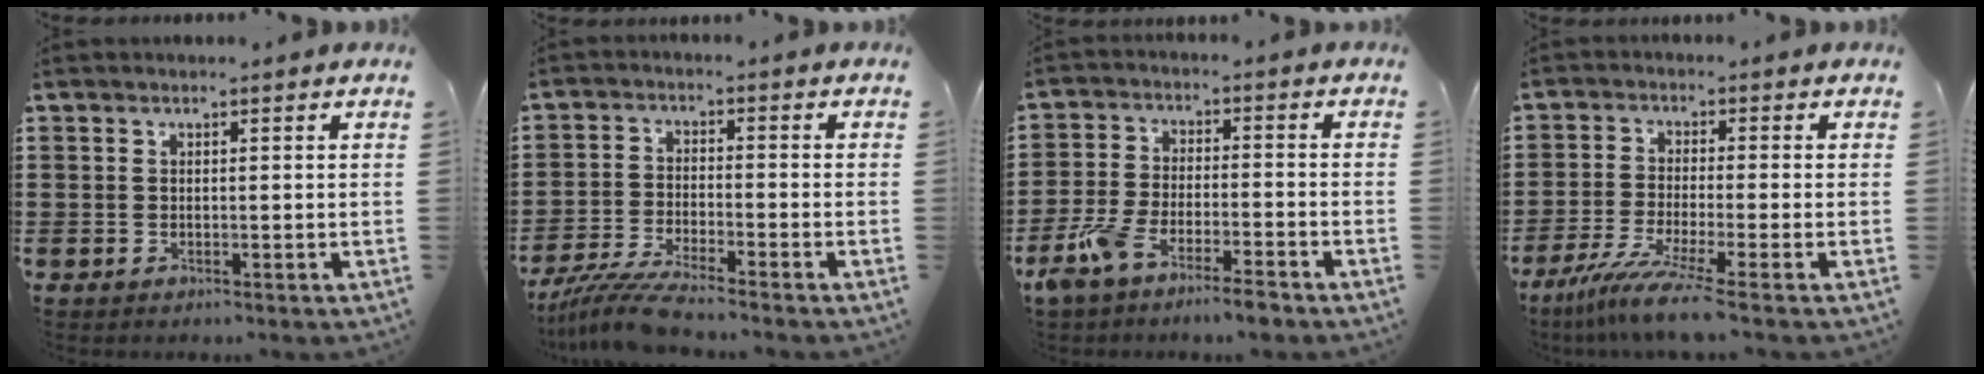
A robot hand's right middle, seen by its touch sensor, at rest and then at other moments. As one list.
[{"total": 6.5, "force": [-5.9, -0.3, 2.7], "torque": [-0.067, -0.020, -0.115]}, {"total": 6.8, "force": [-5.6, 0.9, 3.8], "torque": [-0.096, -0.010, -0.109]}, {"total": 6.4, "force": [-4.7, -0.6, 4.2], "torque": [-0.096, -0.029, -0.091]}]